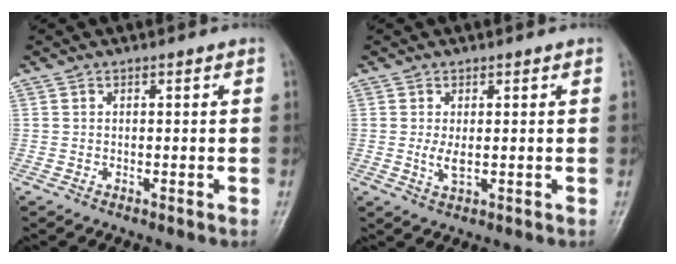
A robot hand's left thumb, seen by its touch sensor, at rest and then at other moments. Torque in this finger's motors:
{"motor_torque": [0.03, 0.04, 0.36, -0.24, 0.01]}